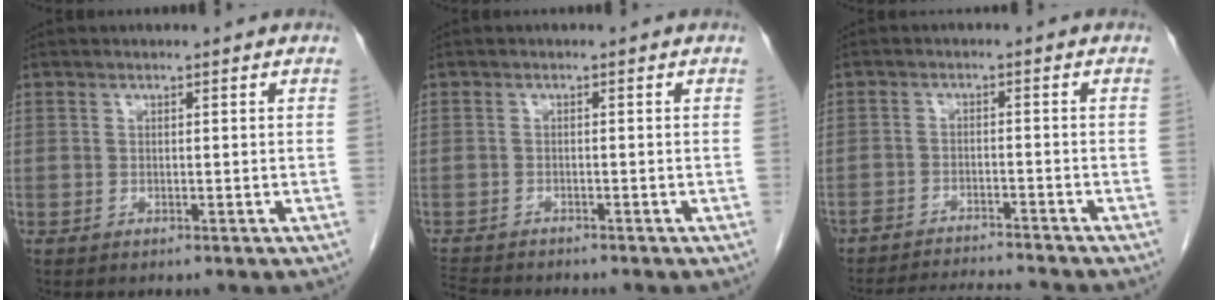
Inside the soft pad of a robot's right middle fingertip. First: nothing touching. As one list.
[{"total": 4.7, "force": [-4.5, 0.6, 1.2], "torque": [-0.026, -0.015, -0.077]}, {"total": 8.4, "force": [-8.2, 0.0, 1.8], "torque": [-0.020, -0.003, -0.130]}]